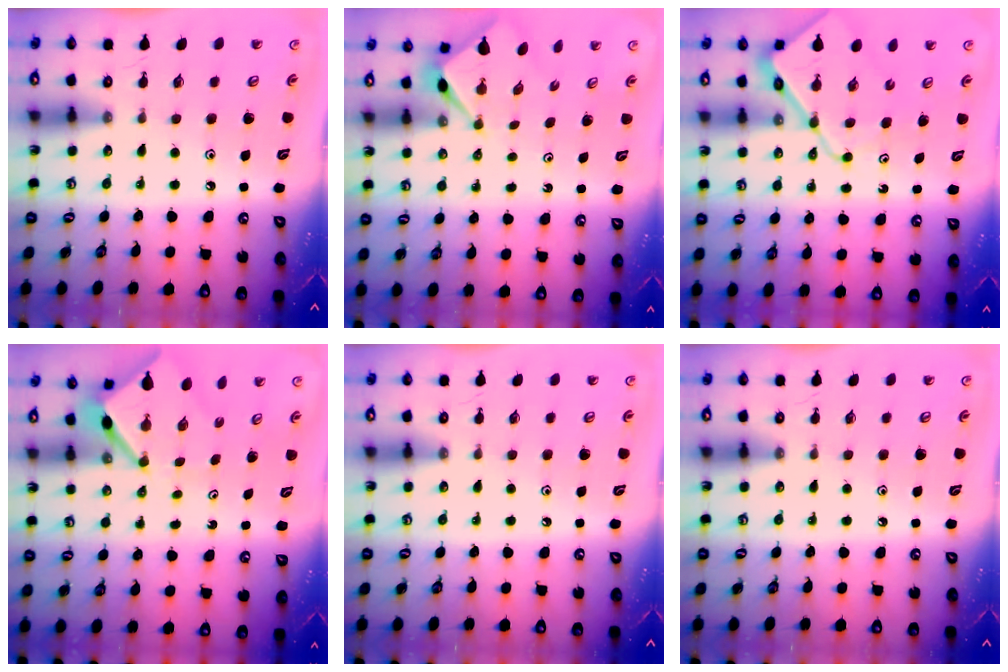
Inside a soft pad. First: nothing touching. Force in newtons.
{"total": 3.0, "press": 3.0, "slide": 0.2}
{"total": 12.1, "press": 12.1, "slide": 1.1}
{"total": 6.0, "press": 5.9, "slide": 0.5}
{"total": 0.0}
{"total": 0.0}